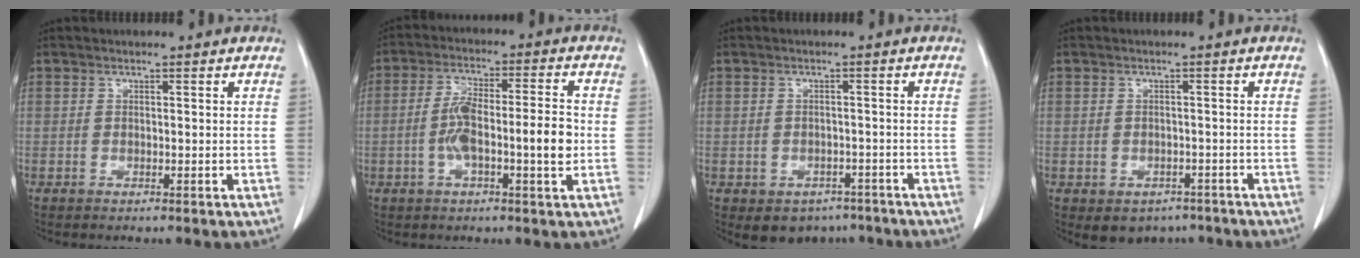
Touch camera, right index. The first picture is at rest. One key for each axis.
{"total": 9.7, "fx": -1.5, "fy": 1.7, "fz": 9.5, "tx": -0.170, "ty": 0.016, "tz": -0.028}
{"total": 5.6, "fx": -3.9, "fy": 3.9, "fz": 0.9, "tx": 0.000, "ty": 0.013, "tz": -0.046}
{"total": 4.9, "fx": -3.3, "fy": 3.5, "fz": 0.9, "tx": 0.001, "ty": 0.010, "tz": -0.038}